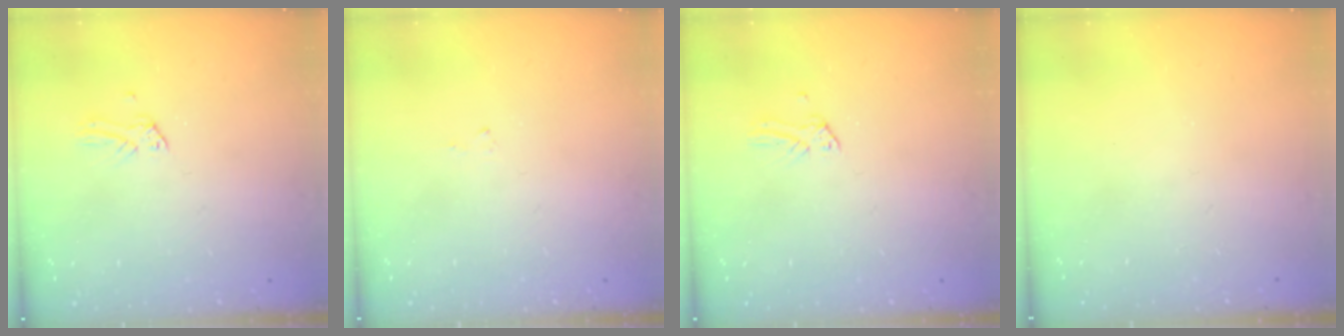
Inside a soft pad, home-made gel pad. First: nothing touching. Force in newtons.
{"total": 3.0, "press": 3.0, "slide": 0.1}
{"total": 0.0}
{"total": 0.0}